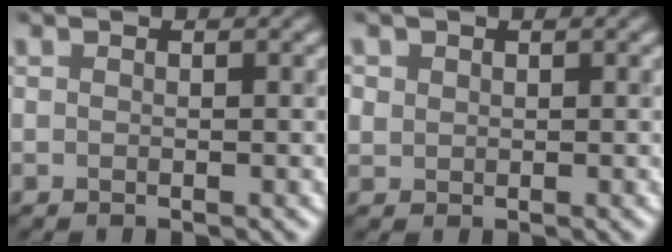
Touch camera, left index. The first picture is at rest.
{"total": 1.1, "force": [0.4, 1.0, 0.2], "torque": [-0.001, -0.002, 0.009]}